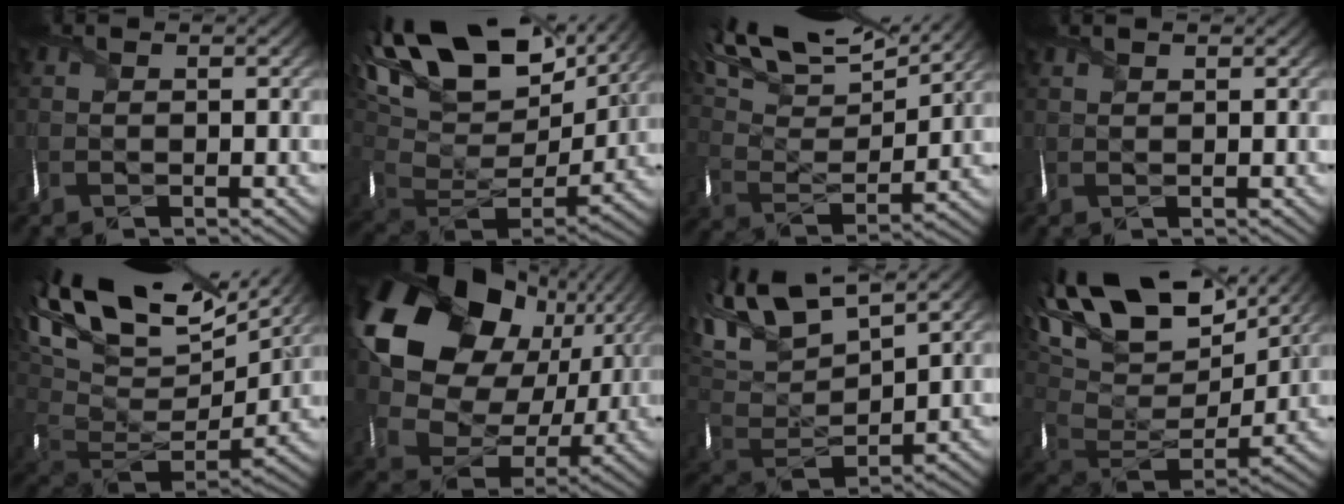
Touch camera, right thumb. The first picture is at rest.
{"total": 20.3, "force": [9.4, 11.1, 14.2], "torque": [-0.277, 0.008, 0.172]}
{"total": 16.6, "force": [13.0, 5.3, 8.8], "torque": [-0.224, 0.032, 0.193]}
{"total": 1.3, "force": [1.1, 0.4, 0.5], "torque": [-0.015, 0.009, 0.024]}
{"total": 19.1, "force": [9.2, 9.5, 13.8], "torque": [-0.248, 0.029, 0.186]}
{"total": 20.7, "force": [6.4, 15.4, 12.3], "torque": [-0.271, -0.003, 0.135]}
{"total": 14.8, "force": [8.9, 6.0, 10.2], "torque": [-0.260, 0.042, 0.164]}
{"total": 19.3, "force": [10.6, 9.8, 12.8], "torque": [-0.268, 0.026, 0.182]}